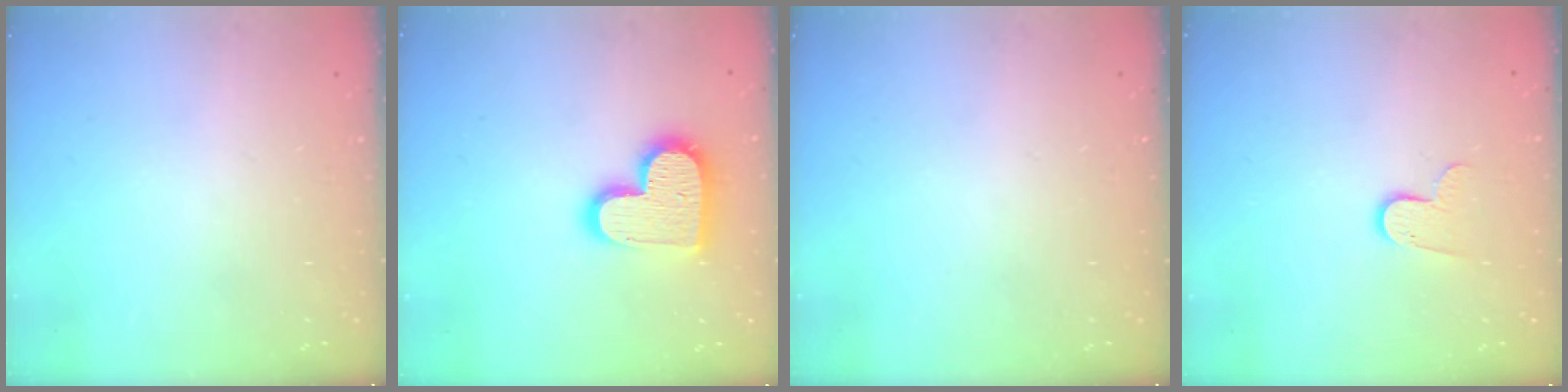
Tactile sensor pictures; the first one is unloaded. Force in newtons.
{"total": 16.0, "press": 16.0, "slide": 1.1}
{"total": 0.0}
{"total": 7.1, "press": 7.1, "slide": 0.5}